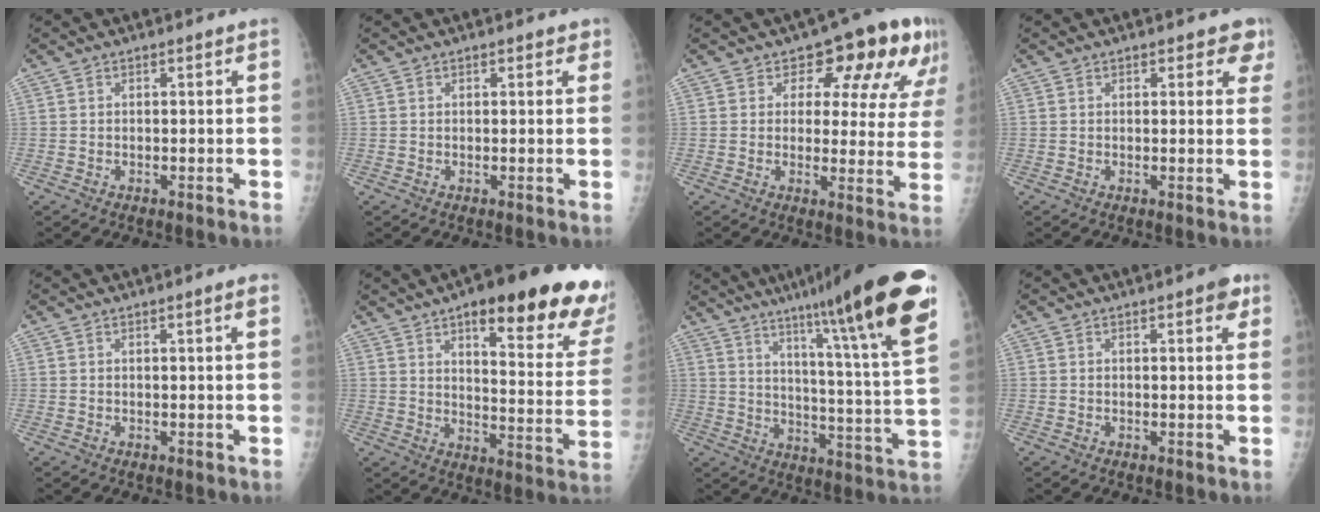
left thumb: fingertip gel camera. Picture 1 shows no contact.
{"total": 1.5, "force": [0.9, 0.9, 0.8], "torque": [0.009, -0.001, 0.006]}
{"total": 13.9, "force": [8.4, 7.7, 8.0], "torque": [-0.038, -0.037, 0.088]}
{"total": 3.7, "force": [2.3, 2.1, 2.0], "torque": [0.015, -0.006, 0.020]}
{"total": 1.9, "force": [0.9, 0.1, 1.6], "torque": [-0.024, -0.002, 0.012]}
{"total": 25.4, "force": [15.7, 6.4, 18.9], "torque": [-0.214, -0.063, 0.207]}
{"total": 26.1, "force": [16.8, 1.4, 20.0], "torque": [-0.280, -0.073, 0.242]}
{"total": 3.4, "force": [1.8, 1.3, 2.6], "torque": [-0.019, -0.003, 0.016]}